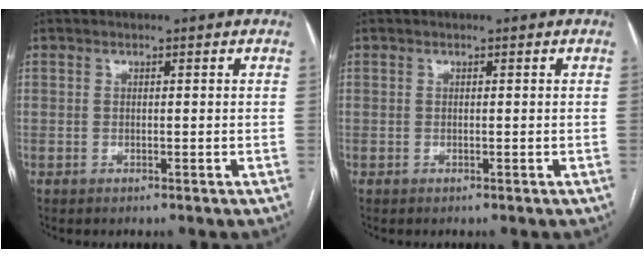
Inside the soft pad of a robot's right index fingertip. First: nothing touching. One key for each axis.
{"total": 0.0}